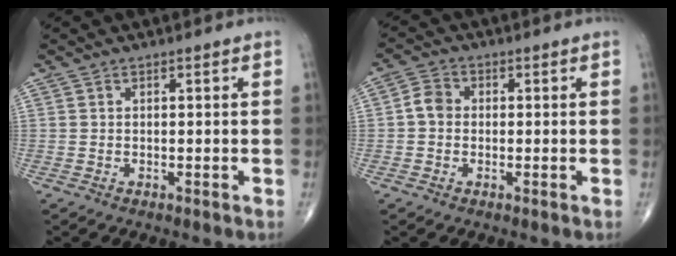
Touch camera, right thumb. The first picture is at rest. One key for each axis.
{"total": 3.6, "fx": -0.2, "fy": 3.0, "fz": 2.0, "tx": -0.029, "ty": 0.011, "tz": -0.012}